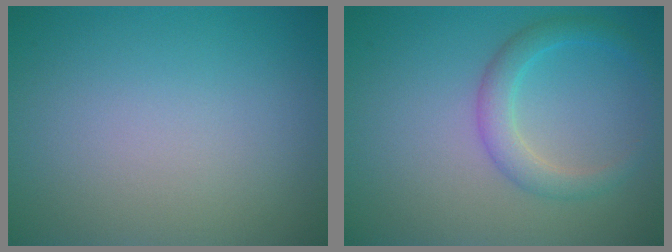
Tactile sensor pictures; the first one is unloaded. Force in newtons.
{"total": 2.7, "press": 2.7, "slide": 0.1}